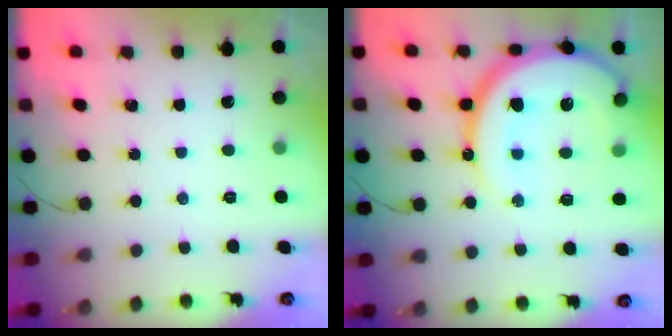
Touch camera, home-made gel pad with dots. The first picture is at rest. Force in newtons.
{"total": 20.8, "press": 20.7, "slide": 2.0}